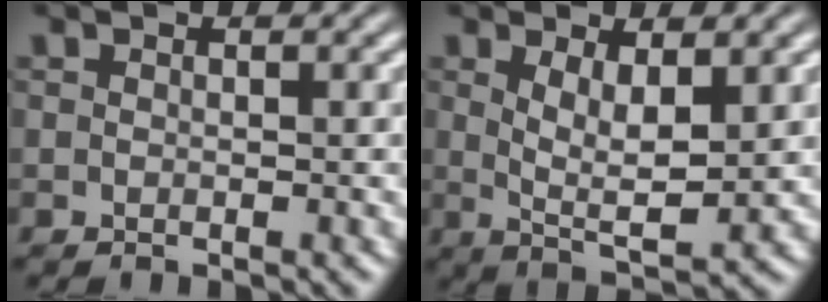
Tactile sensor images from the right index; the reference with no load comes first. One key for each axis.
{"total": 4.7, "fx": 0.5, "fy": 1.1, "fz": 4.5, "tx": -0.075, "ty": -0.022, "tz": 0.019}